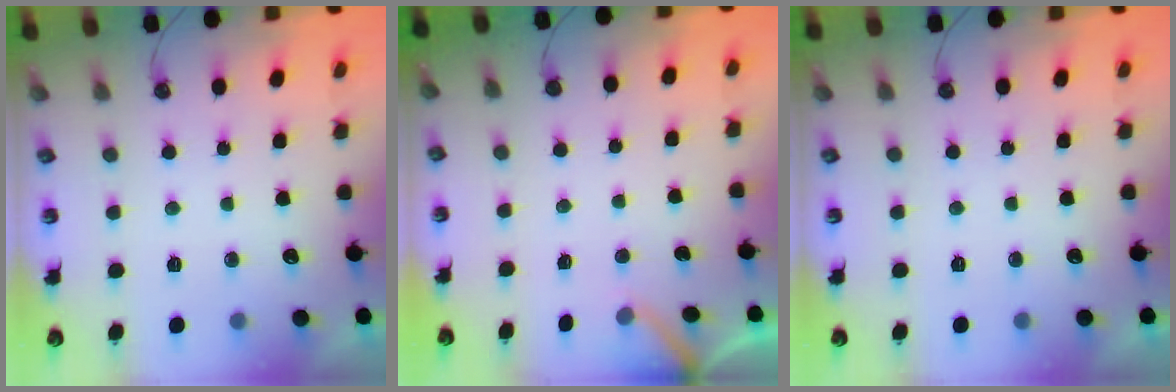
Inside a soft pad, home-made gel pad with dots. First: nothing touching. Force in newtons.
{"total": 3.0, "press": 3.0, "slide": 0.2}
{"total": 0.0}